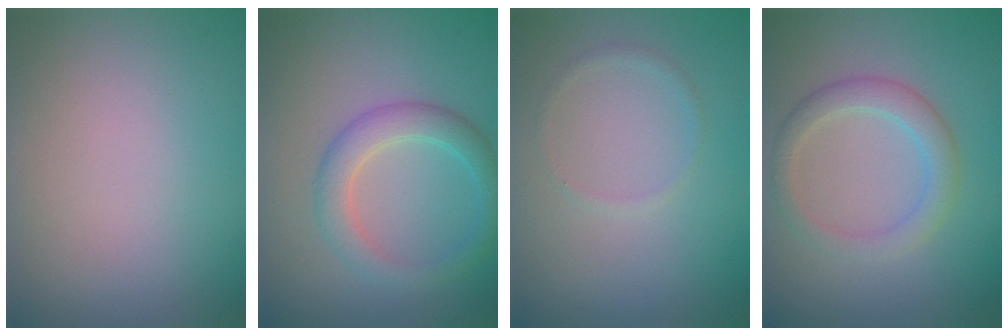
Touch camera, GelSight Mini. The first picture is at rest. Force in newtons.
{"total": 3.4, "press": 3.4, "slide": 0.2}
{"total": 0.8, "press": 0.8, "slide": 0.2}
{"total": 2.9, "press": 2.9, "slide": 0.1}